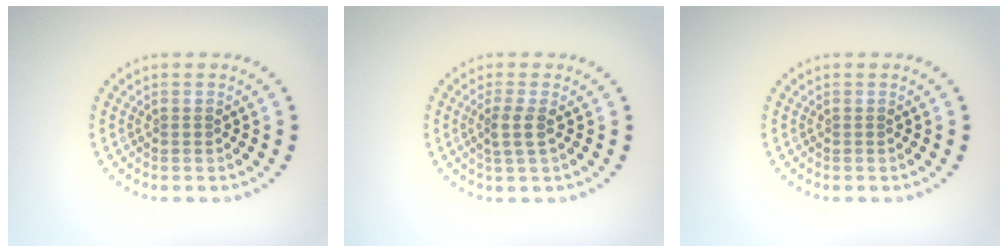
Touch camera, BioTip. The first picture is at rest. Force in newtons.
{"total": 1.8, "press": 1.6, "slide": 0.9}
{"total": 0.0}